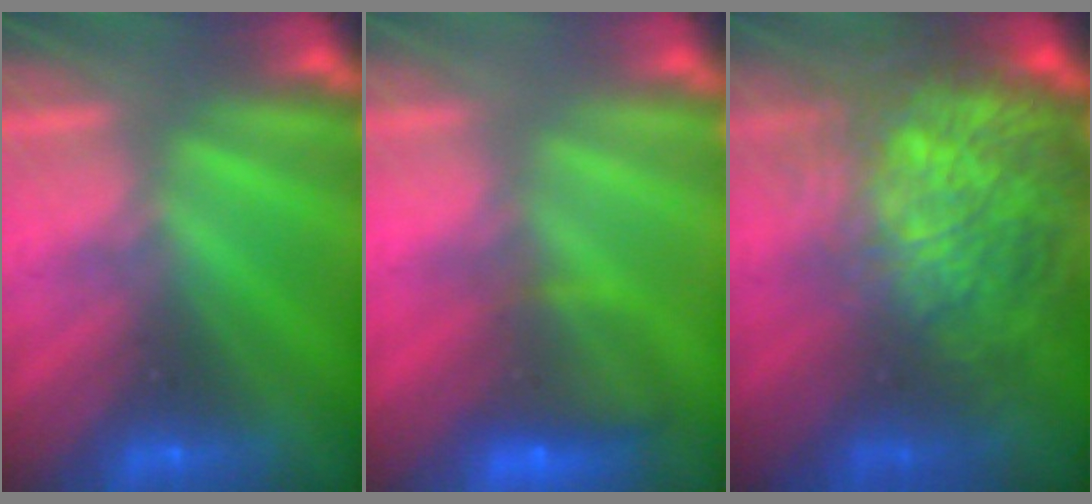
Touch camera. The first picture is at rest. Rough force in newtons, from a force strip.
{"total": 7.0}
{"total": 10.0}